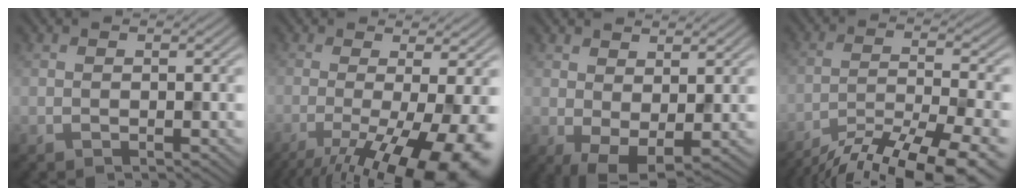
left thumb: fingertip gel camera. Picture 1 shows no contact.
{"total": 14.8, "force": [-6.4, 4.1, 12.7], "torque": [-0.181, -0.015, -0.086]}
{"total": 4.4, "force": [0.9, 2.2, 3.7], "torque": [-0.076, -0.006, 0.018]}
{"total": 15.2, "force": [-12.7, 3.2, 7.8], "torque": [-0.137, -0.023, -0.185]}